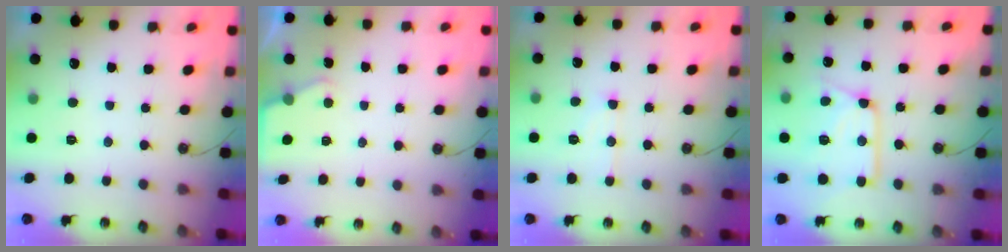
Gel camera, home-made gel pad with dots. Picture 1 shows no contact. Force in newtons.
{"total": 2.4, "press": 2.4, "slide": 0.3}
{"total": 8.0, "press": 8.0, "slide": 0.7}
{"total": 13.9, "press": 13.9, "slide": 0.9}